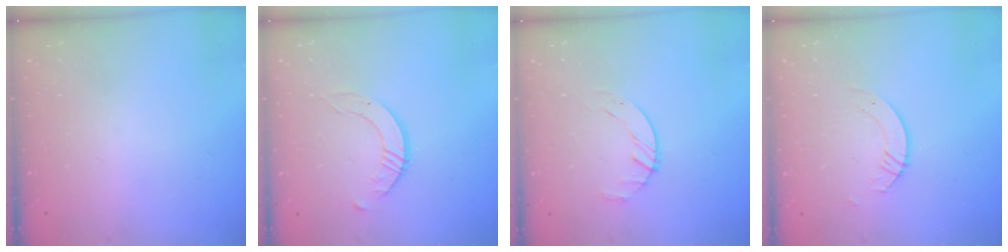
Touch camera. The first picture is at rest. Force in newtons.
{"total": 1.6, "press": 1.6, "slide": 0.2}
{"total": 2.1, "press": 2.1, "slide": 0.3}
{"total": 2.2, "press": 2.2, "slide": 0.2}